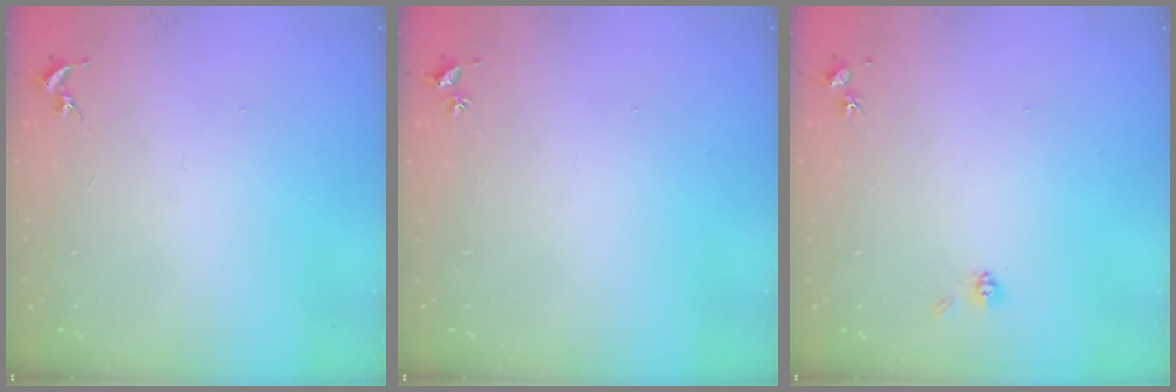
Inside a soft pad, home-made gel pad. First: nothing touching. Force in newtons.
{"total": 2.0, "press": 2.0, "slide": 0.3}
{"total": 4.0, "press": 3.8, "slide": 1.4}